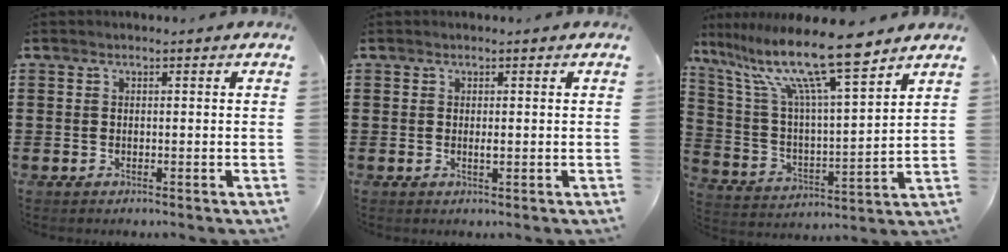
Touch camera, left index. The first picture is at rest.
{"total": 0.9, "force": [0.0, 0.2, 0.8], "torque": [-0.017, -0.003, -0.001]}
{"total": 13.9, "force": [11.0, 1.2, 8.4], "torque": [-0.194, -0.059, 0.185]}